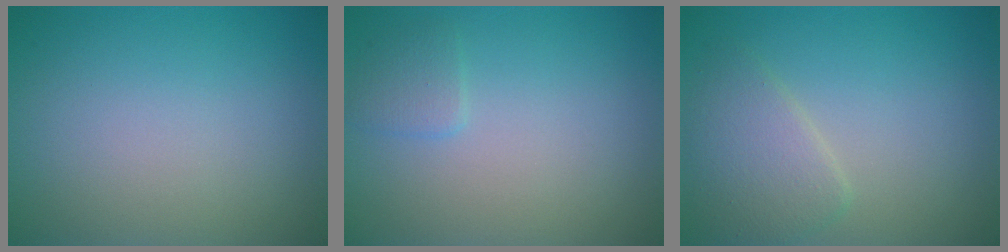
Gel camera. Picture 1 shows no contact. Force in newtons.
{"total": 1.2, "press": 1.2, "slide": 0.1}
{"total": 3.1, "press": 3.1, "slide": 0.2}